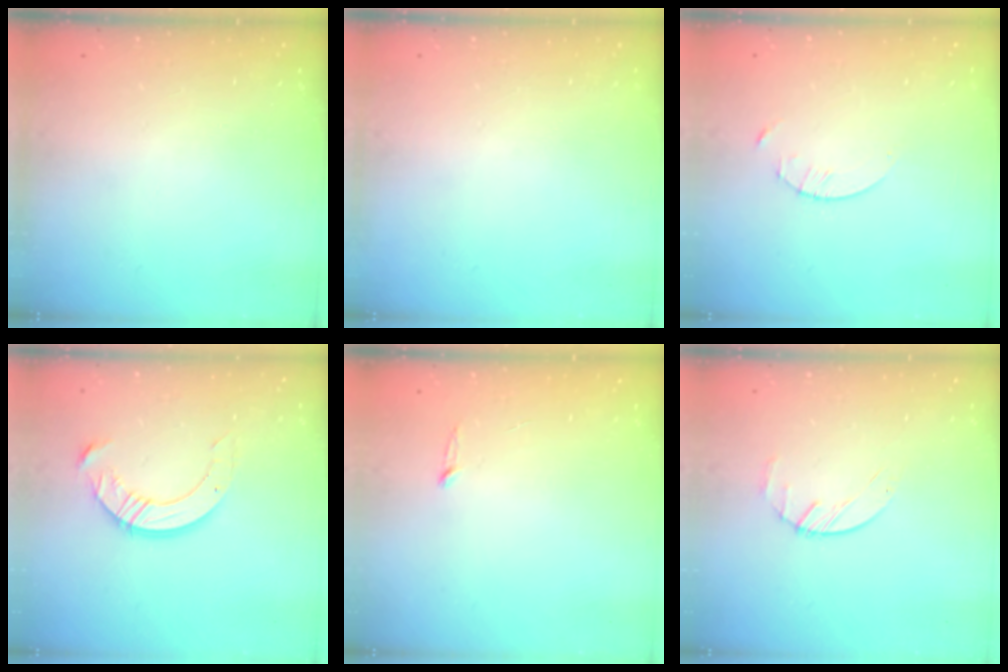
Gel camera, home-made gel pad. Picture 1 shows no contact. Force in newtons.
{"total": 0.0}
{"total": 1.3, "press": 1.3, "slide": 0.2}
{"total": 10.5, "press": 10.4, "slide": 0.9}
{"total": 2.5, "press": 2.5, "slide": 0.2}
{"total": 1.9, "press": 1.9, "slide": 0.3}